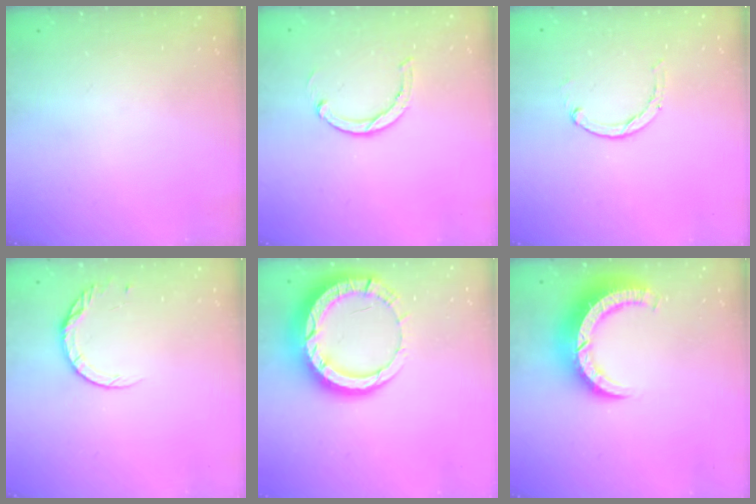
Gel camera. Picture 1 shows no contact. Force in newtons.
{"total": 3.1, "press": 3.1, "slide": 0.1}
{"total": 0.8, "press": 0.8, "slide": 0.2}
{"total": 7.9, "press": 7.8, "slide": 0.9}
{"total": 13.8, "press": 13.7, "slide": 1.3}
{"total": 10.3, "press": 10.2, "slide": 1.2}